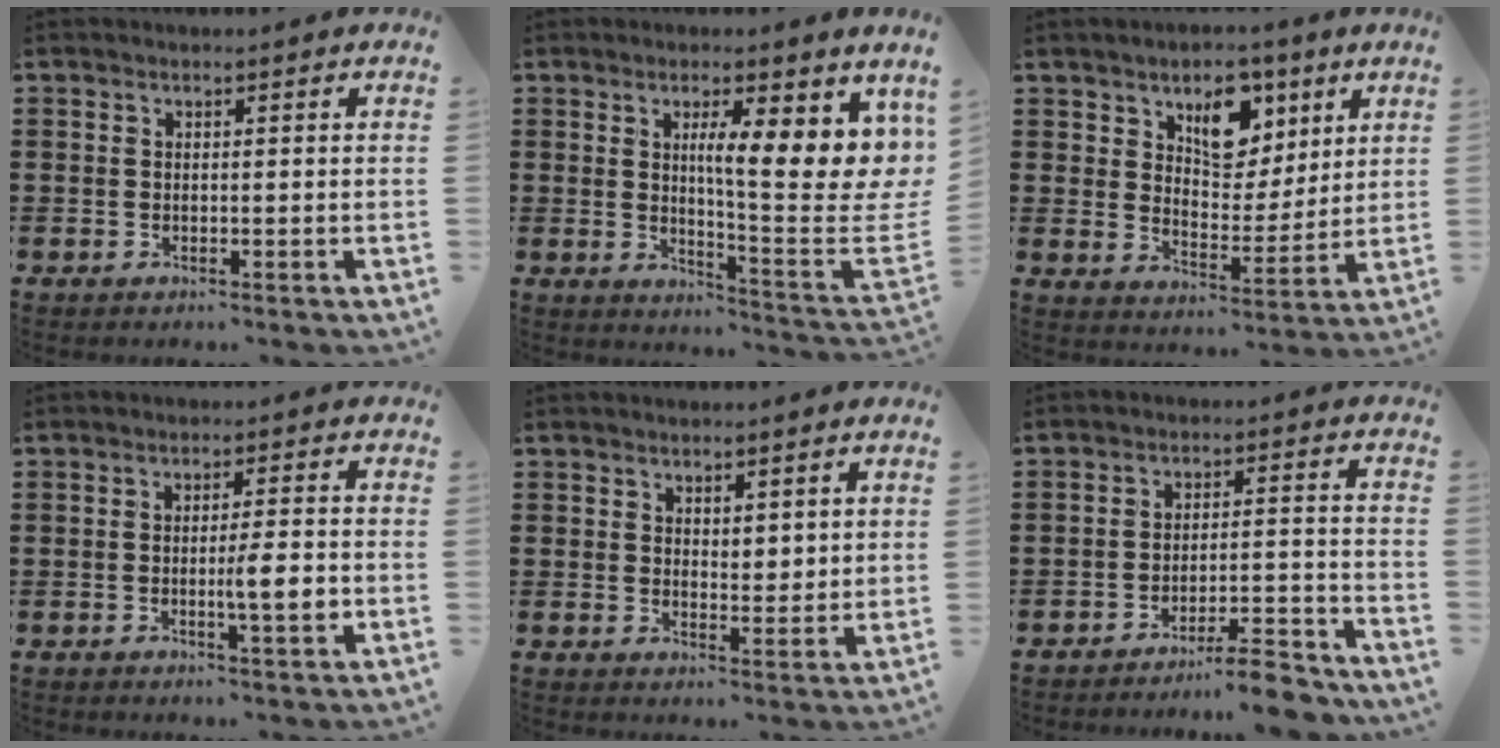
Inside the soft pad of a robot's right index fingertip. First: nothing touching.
{"total": 10.0, "force": [3.8, 2.0, 9.1], "torque": [-0.145, -0.023, 0.058]}
{"total": 9.3, "force": [5.5, 5.8, 4.8], "torque": [-0.081, -0.008, 0.093]}
{"total": 5.0, "force": [-0.9, 0.5, 4.9], "torque": [-0.082, -0.007, -0.015]}
{"total": 3.5, "force": [3.1, 1.5, 0.1], "torque": [-0.004, -0.006, 0.058]}
{"total": 6.8, "force": [-6.1, 0.1, 2.8], "torque": [-0.040, 0.002, -0.114]}